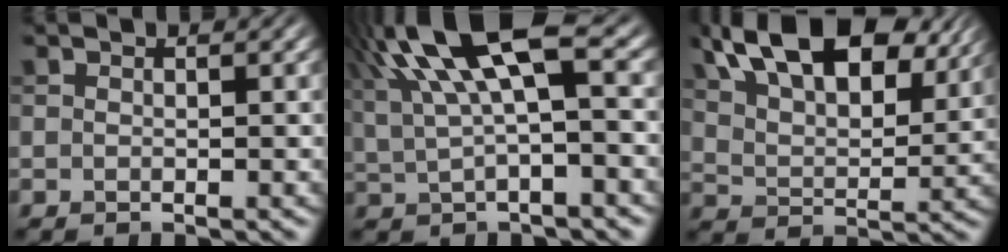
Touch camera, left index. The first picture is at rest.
{"total": 9.7, "force": [3.7, 2.9, 8.5], "torque": [-0.166, 0.026, 0.065]}
{"total": 14.2, "force": [8.6, 6.5, 9.1], "torque": [-0.150, 0.030, 0.130]}